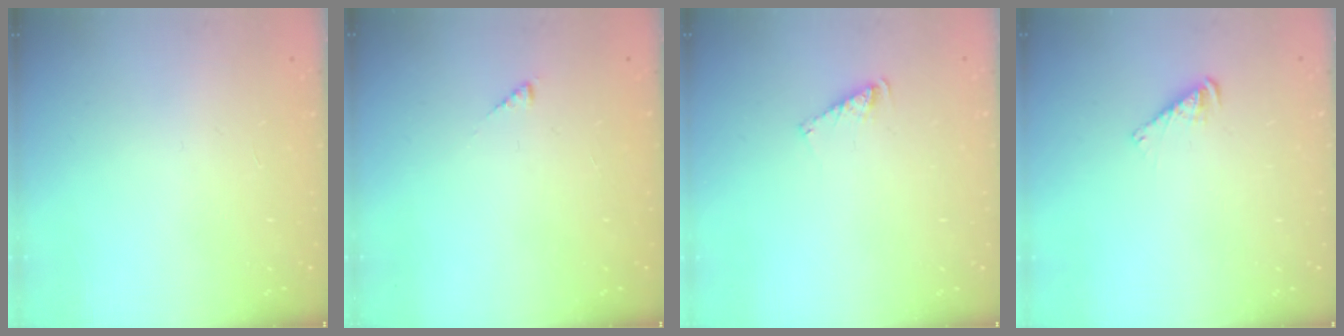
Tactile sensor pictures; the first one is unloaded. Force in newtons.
{"total": 2.0, "press": 2.0, "slide": 0.3}
{"total": 4.6, "press": 4.5, "slide": 0.3}
{"total": 4.0, "press": 3.9, "slide": 0.6}